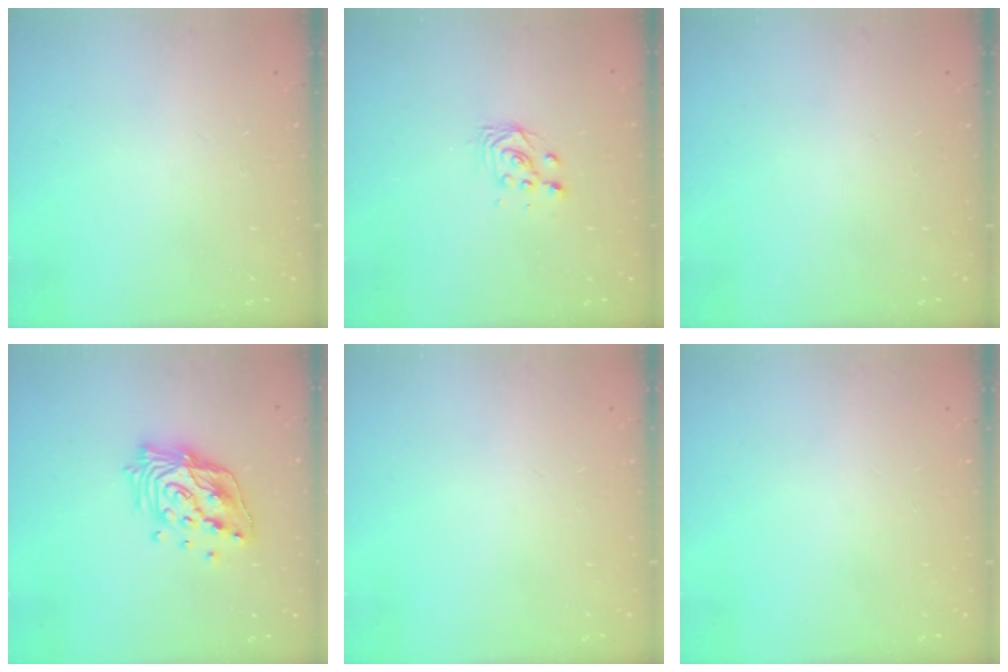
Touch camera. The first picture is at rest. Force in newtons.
{"total": 2.8, "press": 2.5, "slide": 1.3}
{"total": 0.0}
{"total": 17.5, "press": 17.2, "slide": 2.8}
{"total": 0.0}
{"total": 0.0}